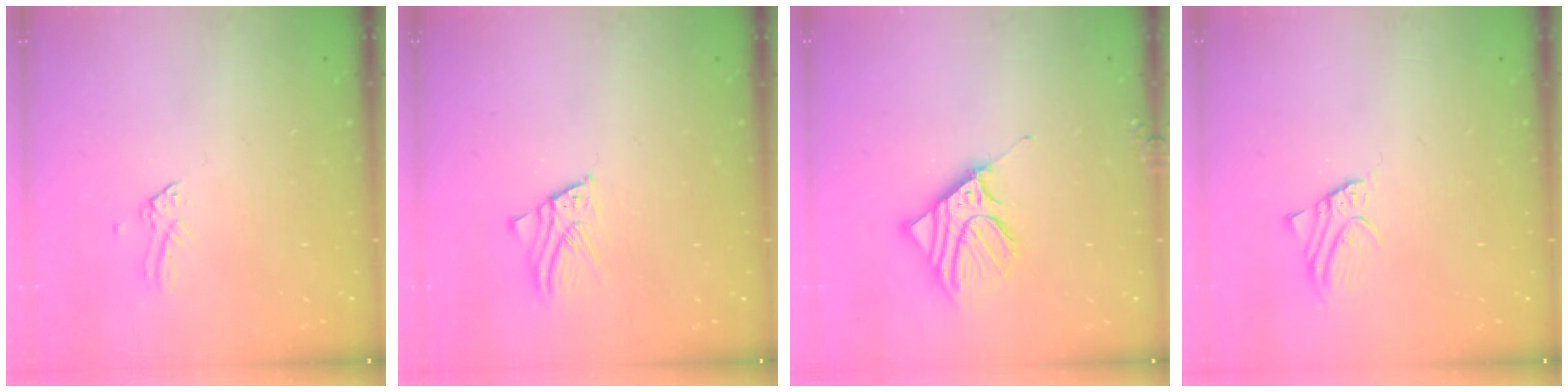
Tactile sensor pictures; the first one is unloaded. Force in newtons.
{"total": 3.2, "press": 3.2, "slide": 0.3}
{"total": 11.1, "press": 10.9, "slide": 2.2}
{"total": 2.6, "press": 2.6, "slide": 0.0}